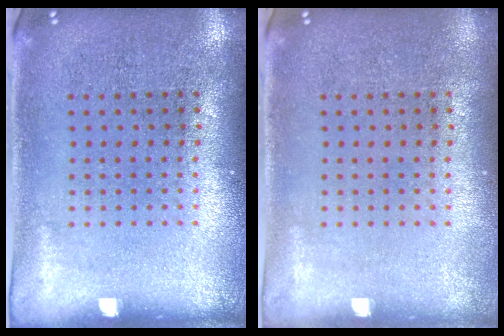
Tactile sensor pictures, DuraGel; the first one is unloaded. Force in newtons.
{"total": 0.0}